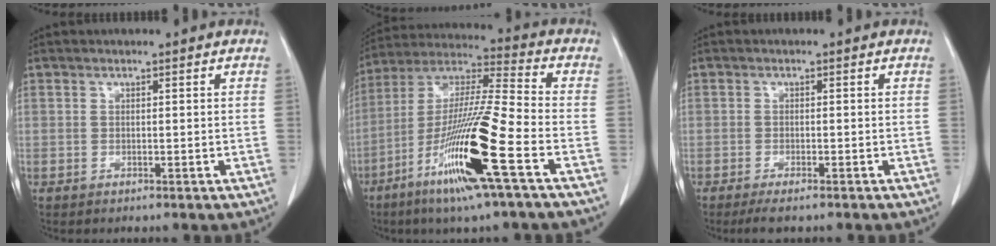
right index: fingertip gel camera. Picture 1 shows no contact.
{"total": 18.4, "force": [-7.7, -0.4, 16.7], "torque": [-0.344, -0.029, -0.151]}
{"total": 3.1, "force": [-2.4, 0.5, 1.9], "torque": [-0.029, -0.007, -0.036]}